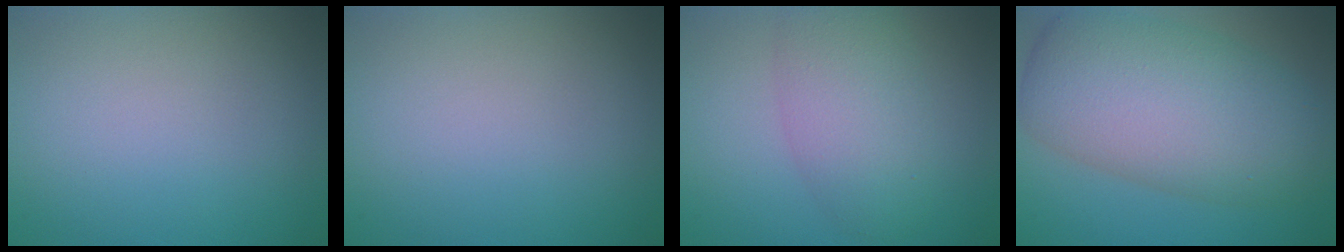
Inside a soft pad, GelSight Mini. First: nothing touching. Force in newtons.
{"total": 0.0}
{"total": 5.1, "press": 5.1, "slide": 0.1}
{"total": 10.2, "press": 10.1, "slide": 0.5}